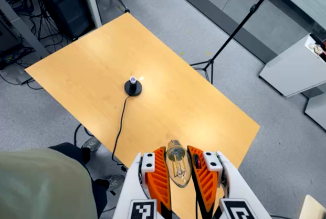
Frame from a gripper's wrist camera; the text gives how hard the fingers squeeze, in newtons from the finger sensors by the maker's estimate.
{"total": 22.6, "left": 25.6, "right": 19.5}